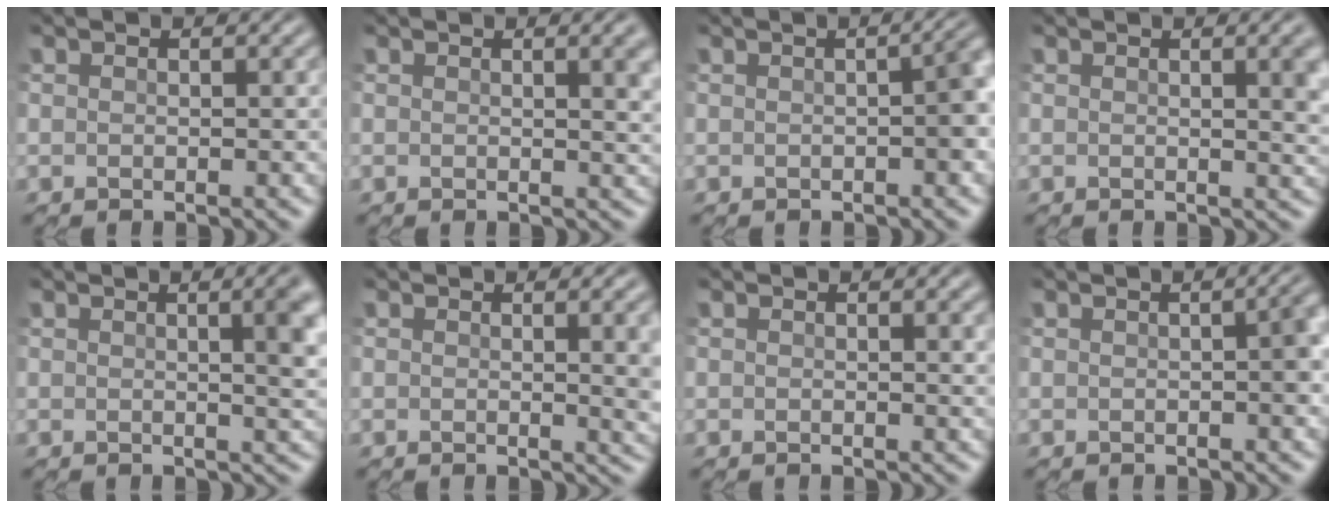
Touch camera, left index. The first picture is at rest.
{"total": 2.7, "force": [0.7, 1.2, 2.3], "torque": [-0.035, -0.002, 0.012]}
{"total": 4.4, "force": [-0.4, 2.1, 3.9], "torque": [-0.051, 0.002, -0.004]}
{"total": 3.2, "force": [0.4, 1.4, 2.8], "torque": [-0.038, -0.002, 0.011]}
{"total": 3.8, "force": [0.6, 1.3, 3.5], "torque": [-0.051, 0.001, 0.015]}
{"total": 4.2, "force": [0.2, 2.3, 3.6], "torque": [-0.050, -0.014, 0.015]}
{"total": 0.9, "force": [0.4, 0.3, 0.7], "torque": [-0.015, 0.000, 0.008]}
{"total": 3.1, "force": [-0.2, 1.4, 2.8], "torque": [-0.037, 0.004, -0.003]}